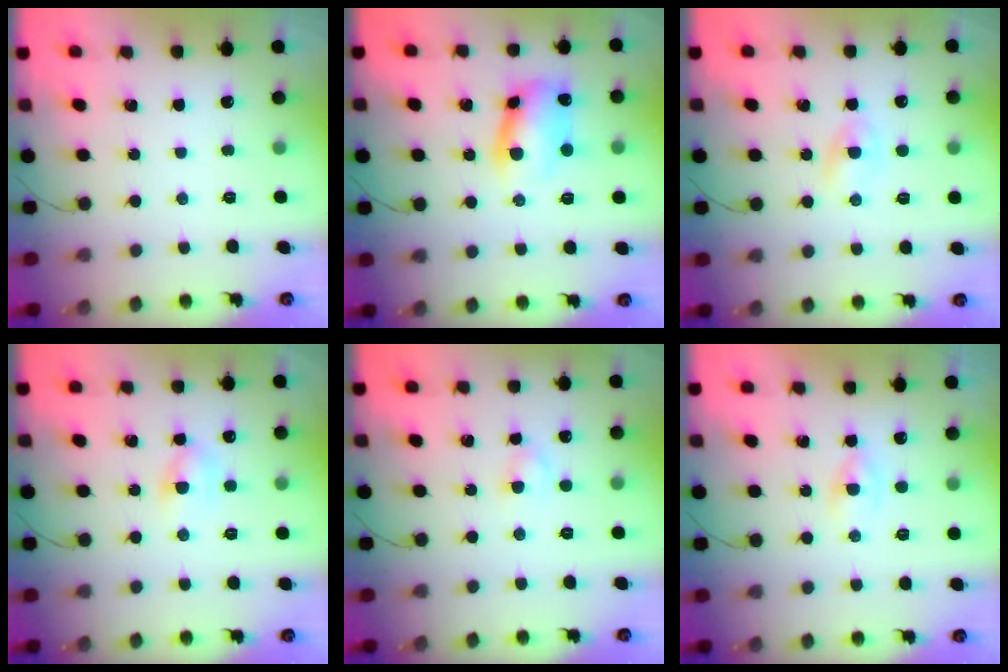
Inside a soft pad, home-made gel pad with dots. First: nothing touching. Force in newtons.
{"total": 8.7, "press": 8.6, "slide": 0.8}
{"total": 1.8, "press": 1.5, "slide": 0.9}
{"total": 5.1, "press": 4.9, "slide": 1.5}
{"total": 2.8, "press": 2.6, "slide": 1.1}
{"total": 1.1, "press": 0.8, "slide": 0.7}